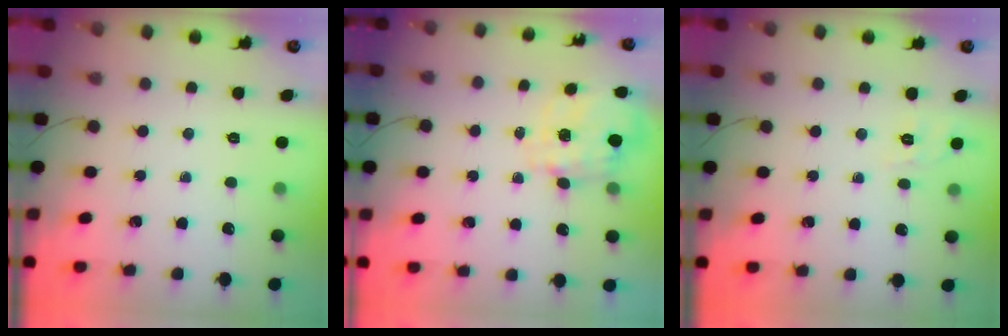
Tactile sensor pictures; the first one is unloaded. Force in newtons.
{"total": 2.8, "press": 2.6, "slide": 1.1}
{"total": 1.7, "press": 0.2, "slide": 1.7}